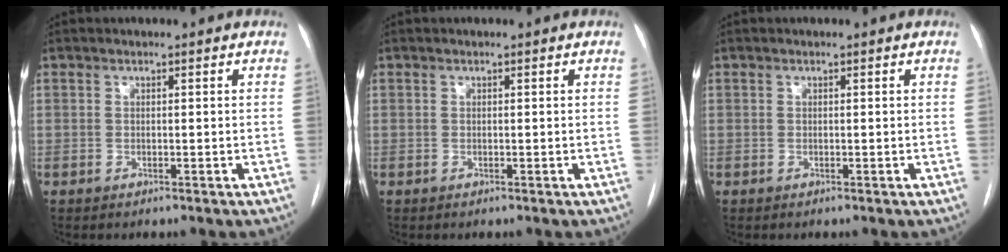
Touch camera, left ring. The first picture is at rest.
{"total": 0.0}
{"total": 0.0}